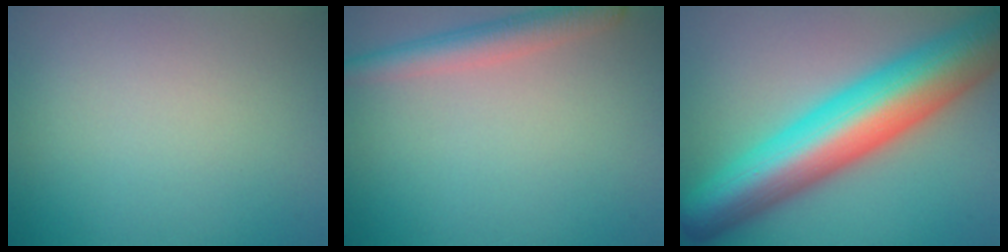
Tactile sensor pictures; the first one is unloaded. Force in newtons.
{"total": 3.3, "press": 3.3, "slide": 0.2}
{"total": 13.1, "press": 13.1, "slide": 0.4}